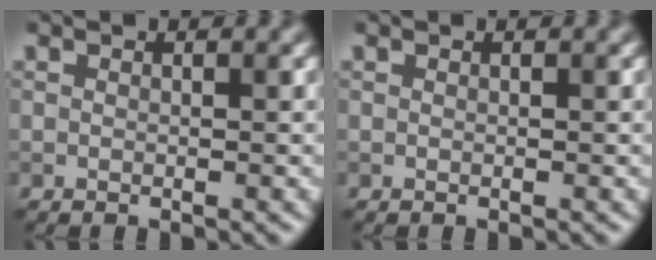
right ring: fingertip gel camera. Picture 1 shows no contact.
{"total": 0.0}